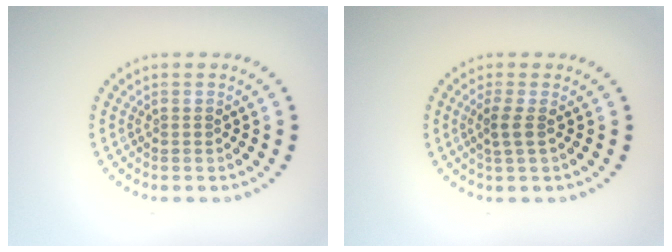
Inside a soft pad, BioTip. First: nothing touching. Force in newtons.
{"total": 1.5, "press": 1.2, "slide": 0.9}